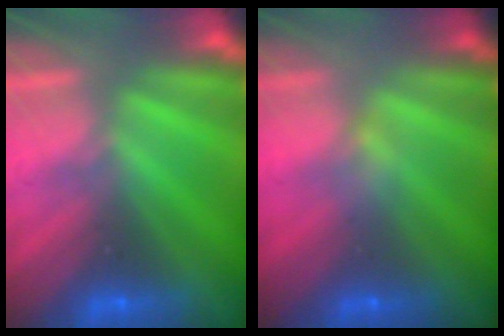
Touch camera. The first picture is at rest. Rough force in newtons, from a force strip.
{"total": 2.4}